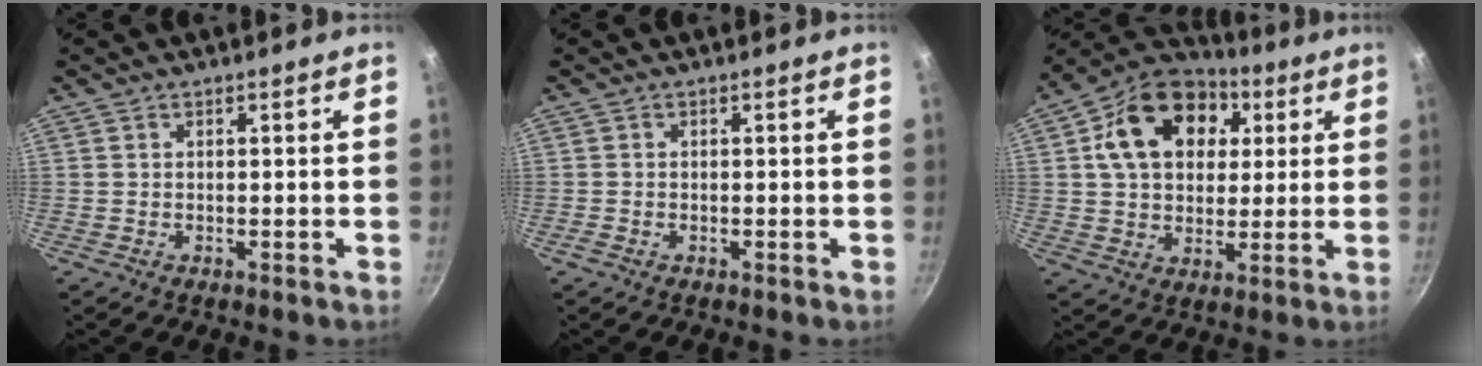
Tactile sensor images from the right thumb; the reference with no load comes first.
{"total": 0.5, "force": [-0.3, 0.3, 0.3], "torque": [-0.008, 0.001, -0.009]}
{"total": 18.9, "force": [5.5, 13.7, 11.8], "torque": [-0.179, 0.016, 0.080]}